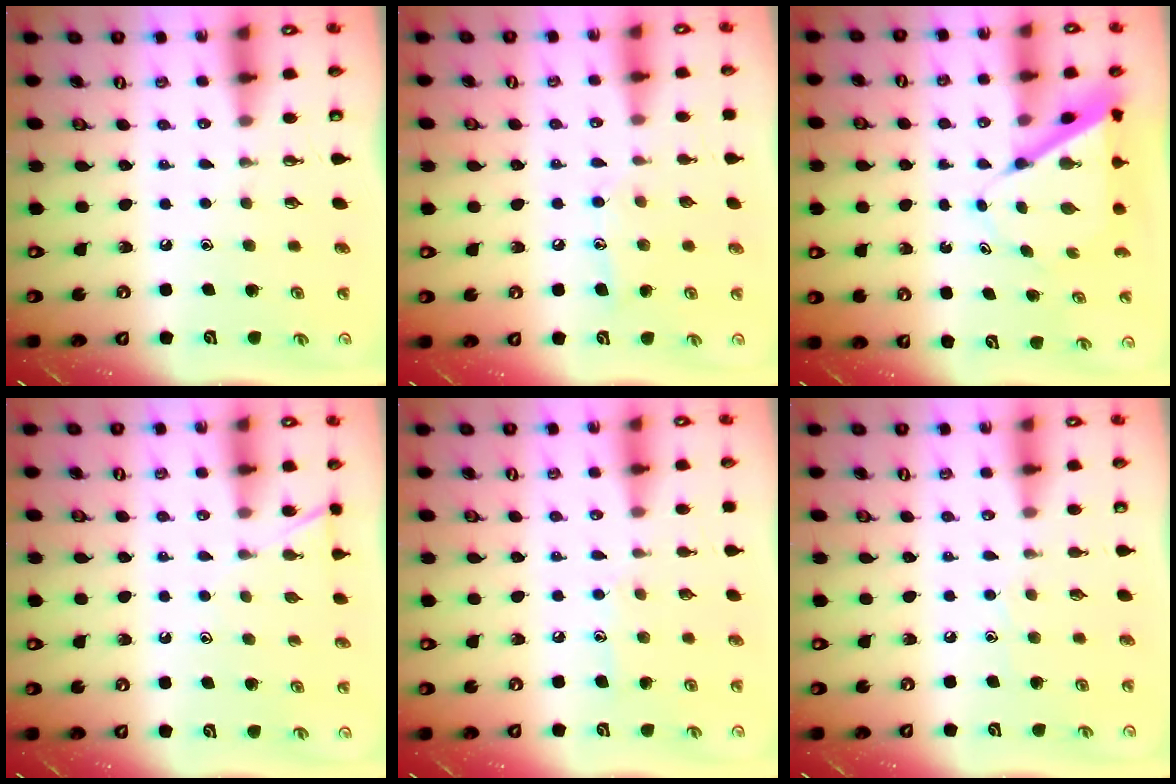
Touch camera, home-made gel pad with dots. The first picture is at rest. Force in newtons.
{"total": 8.2, "press": 8.2, "slide": 0.6}
{"total": 7.6, "press": 7.5, "slide": 0.5}
{"total": 6.3, "press": 6.3, "slide": 0.6}
{"total": 6.8, "press": 6.7, "slide": 0.7}
{"total": 5.4, "press": 5.3, "slide": 0.8}